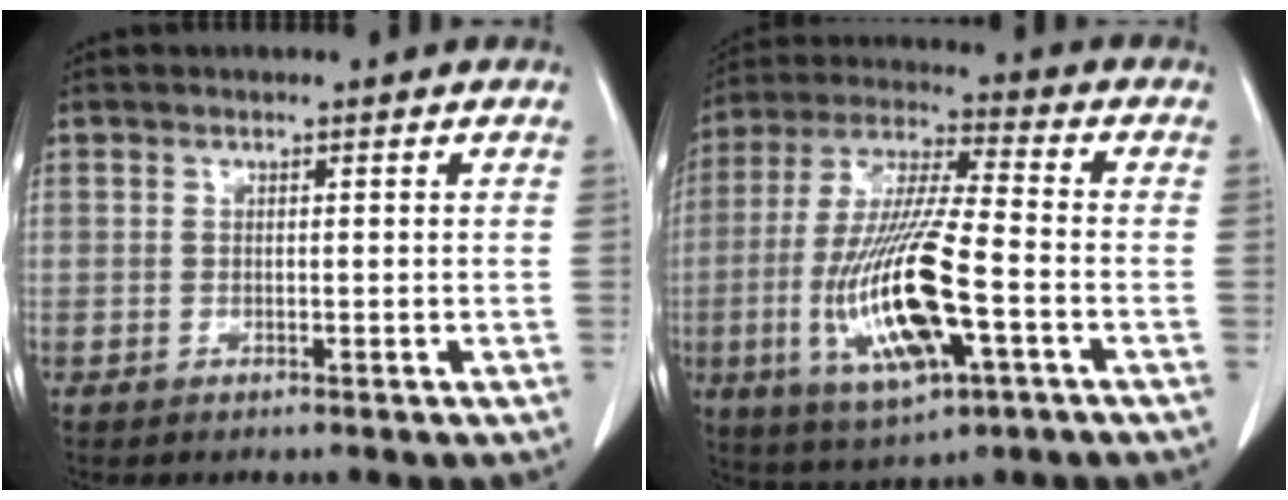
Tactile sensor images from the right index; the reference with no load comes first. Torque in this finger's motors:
{"motor_torque": [2.14, 0.00, 0.60, 0.19]}